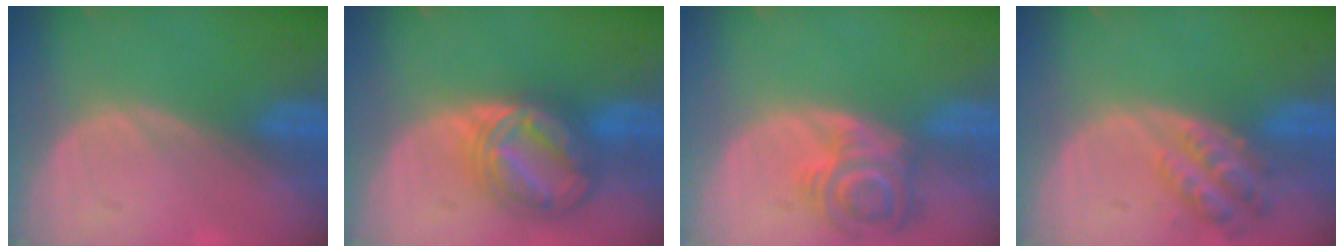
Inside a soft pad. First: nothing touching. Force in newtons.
{"total": 8.6, "press": 8.5, "slide": 0.6}
{"total": 6.1, "press": 6.1, "slide": 0.3}
{"total": 6.0, "press": 5.5, "slide": 2.4}